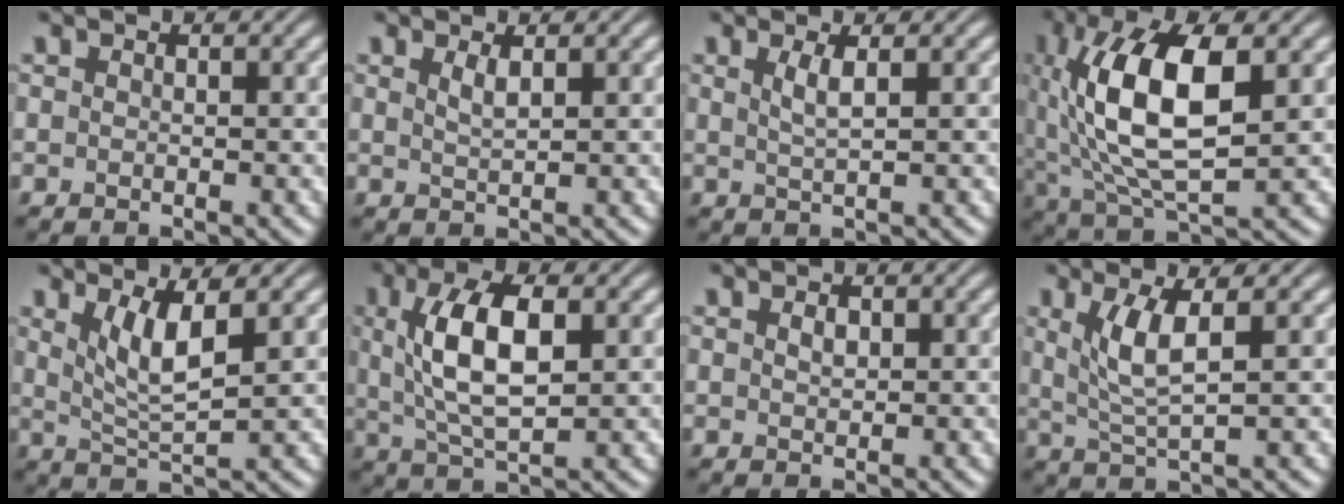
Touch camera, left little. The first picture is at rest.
{"total": 1.3, "force": [0.7, 0.3, 1.1], "torque": [-0.022, 0.000, 0.013]}
{"total": 1.9, "force": [0.7, 0.5, 1.7], "torque": [-0.032, -0.001, 0.011]}
{"total": 11.2, "force": [1.9, 4.8, 9.9], "torque": [-0.197, 0.006, 0.035]}
{"total": 4.0, "force": [1.5, 1.0, 3.6], "torque": [-0.075, -0.009, 0.033]}
{"total": 7.4, "force": [1.4, 3.1, 6.6], "torque": [-0.128, 0.008, 0.026]}
{"total": 1.1, "force": [0.4, 0.7, 0.8], "torque": [-0.016, 0.001, 0.008]}
{"total": 3.9, "force": [1.2, 0.9, 3.6], "torque": [-0.079, -0.003, 0.029]}